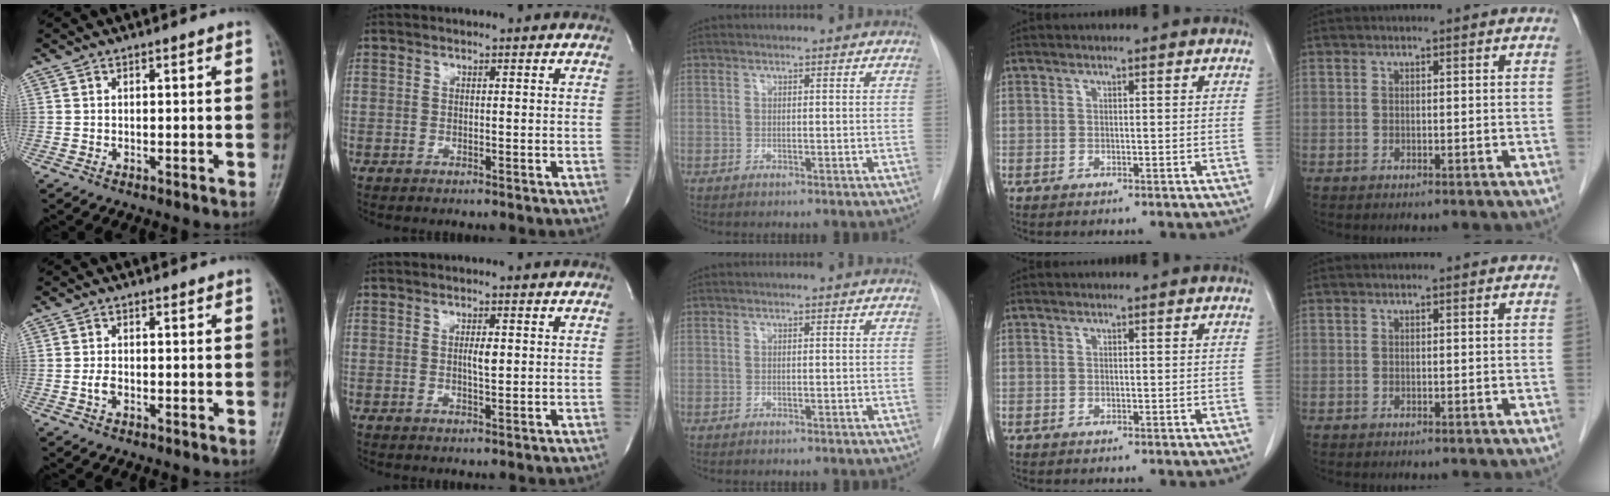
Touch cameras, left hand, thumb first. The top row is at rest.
{"thumb": {"total": 1.6, "force": [-0.3, 1.0, 1.2], "torque": [-0.021, 0.000, -0.007]}, "index": {"total": 2.0, "force": [0.2, 0.4, 1.9], "torque": [-0.036, -0.003, 0.004]}}